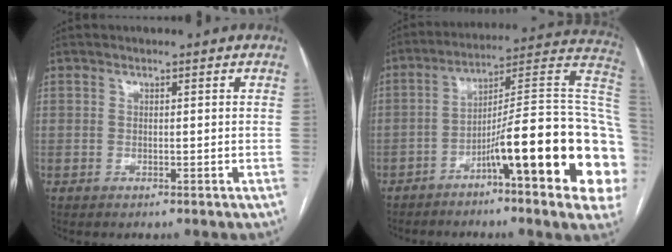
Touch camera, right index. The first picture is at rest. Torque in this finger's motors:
{"motor_torque": [1.46, -0.68, 0.93, 0.21]}